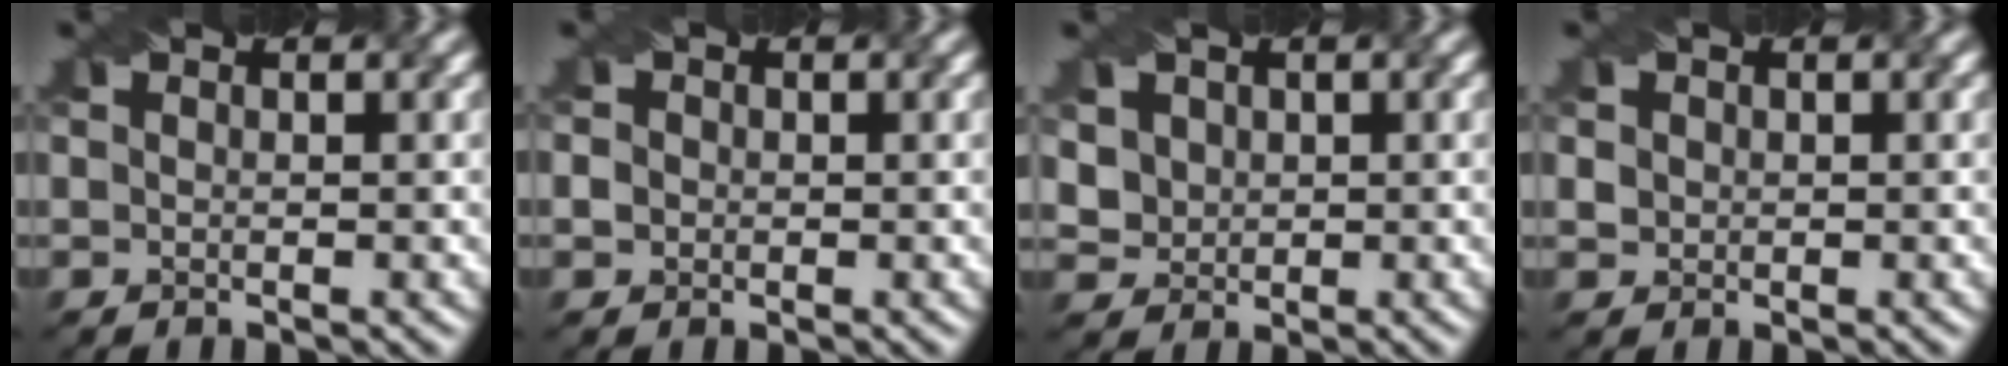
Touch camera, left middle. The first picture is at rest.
{"total": 1.2, "force": [-0.1, 1.1, 0.4], "torque": [-0.001, 0.014, -0.004]}
{"total": 3.5, "force": [1.6, 3.0, 1.1], "torque": [-0.040, 0.008, 0.035]}
{"total": 1.8, "force": [0.7, 1.5, 0.7], "torque": [-0.016, 0.011, 0.014]}